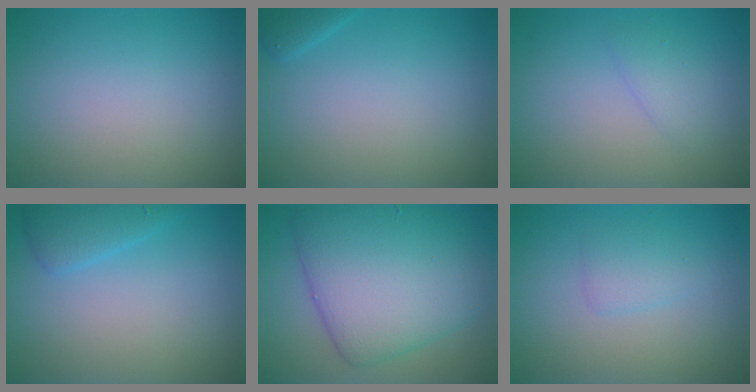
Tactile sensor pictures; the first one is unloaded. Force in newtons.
{"total": 1.2, "press": 1.2, "slide": 0.1}
{"total": 1.4, "press": 1.4, "slide": 0.2}
{"total": 2.2, "press": 2.2, "slide": 0.2}
{"total": 9.2, "press": 9.2, "slide": 0.3}
{"total": 1.5, "press": 1.5, "slide": 0.1}